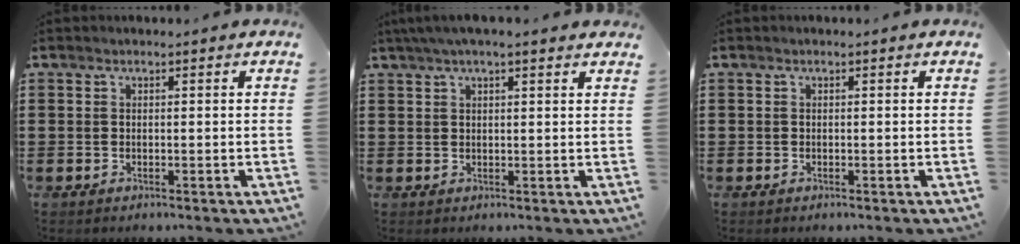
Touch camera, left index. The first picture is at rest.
{"total": 3.3, "force": [2.4, 0.4, 2.2], "torque": [-0.048, 0.006, 0.044]}
{"total": 0.0}